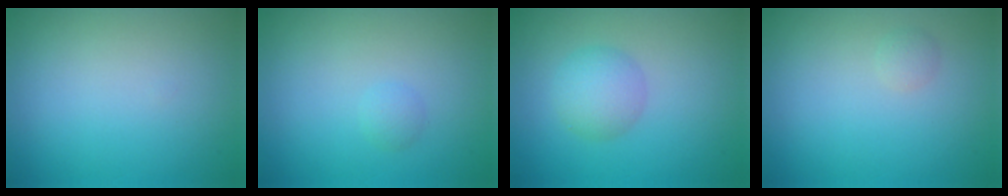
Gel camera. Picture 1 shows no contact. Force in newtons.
{"total": 0.8, "press": 0.8, "slide": 0.0}
{"total": 2.9, "press": 2.9, "slide": 0.0}
{"total": 0.7, "press": 0.7, "slide": 0.0}